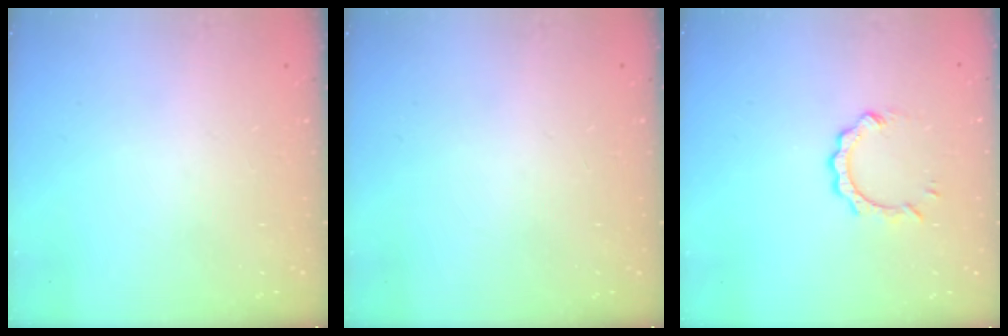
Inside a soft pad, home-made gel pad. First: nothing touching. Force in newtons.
{"total": 0.0}
{"total": 5.7, "press": 5.7, "slide": 0.4}